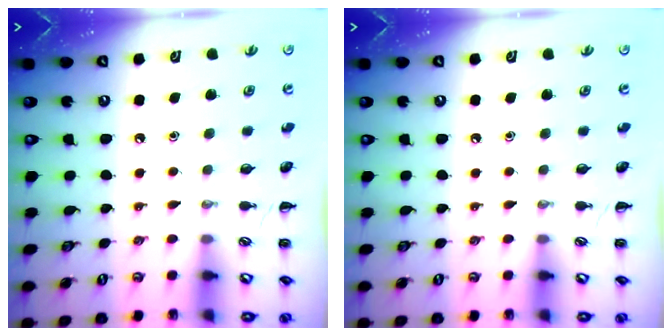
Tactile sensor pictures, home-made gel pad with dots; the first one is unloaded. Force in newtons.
{"total": 0.0}